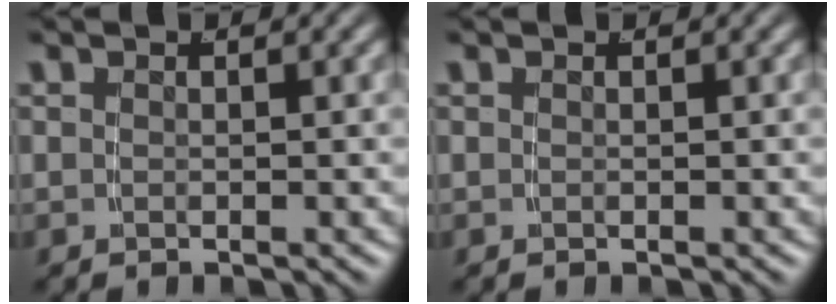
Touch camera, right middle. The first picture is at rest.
{"total": 0.0}